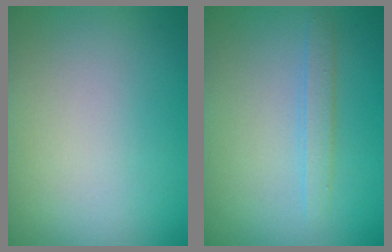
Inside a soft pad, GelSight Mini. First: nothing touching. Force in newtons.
{"total": 1.6, "press": 1.6, "slide": 0.0}